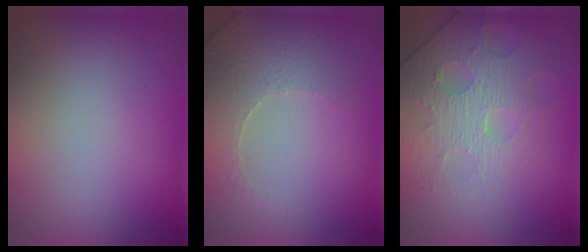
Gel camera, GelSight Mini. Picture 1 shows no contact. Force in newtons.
{"total": 4.7, "press": 3.3, "slide": 3.3}
{"total": 4.7, "press": 4.4, "slide": 1.6}